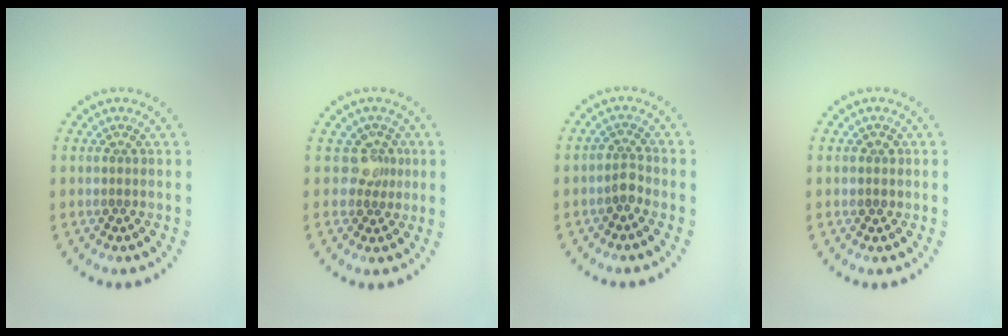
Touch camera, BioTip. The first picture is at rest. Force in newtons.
{"total": 2.1, "press": 1.5, "slide": 1.5}
{"total": 1.5, "press": 1.2, "slide": 1.0}
{"total": 1.0, "press": 0.9, "slide": 0.4}